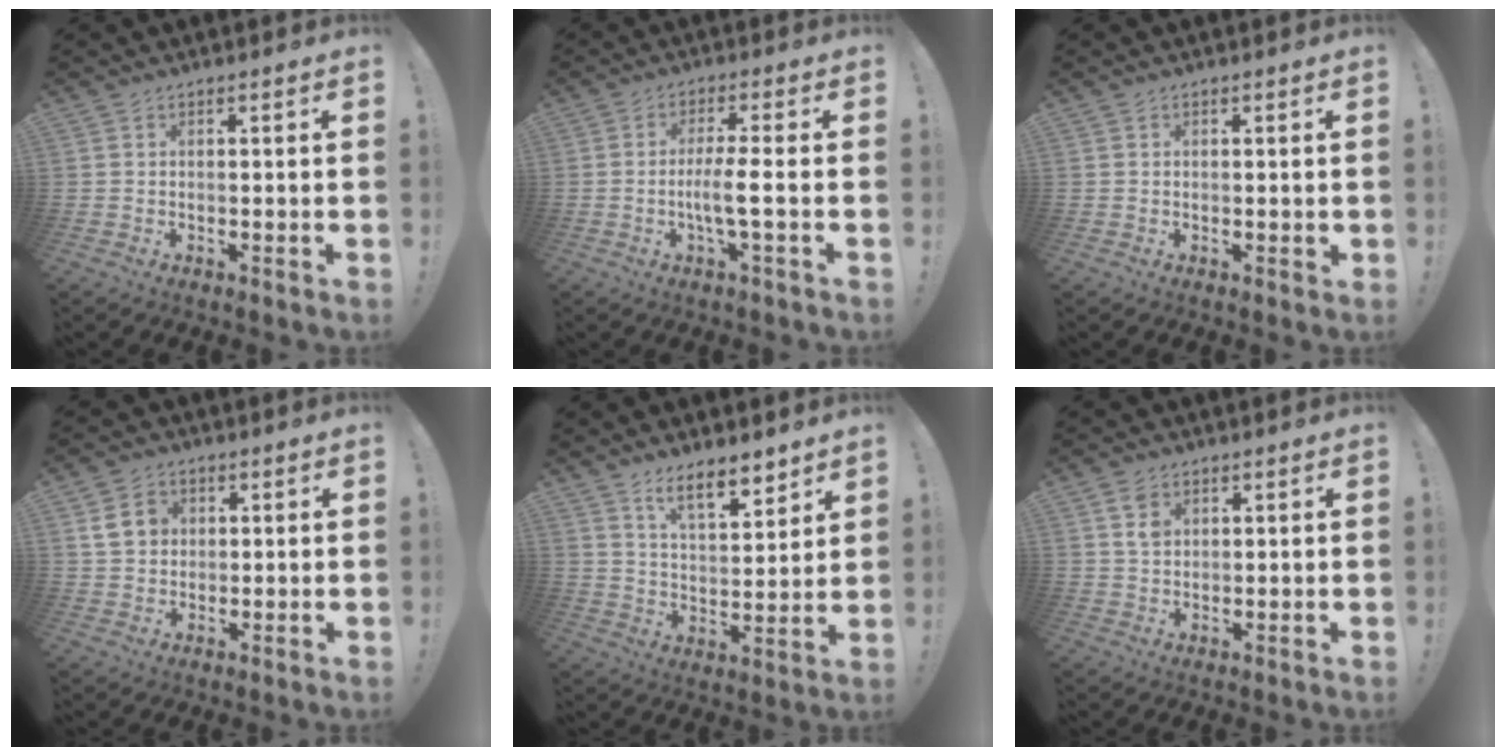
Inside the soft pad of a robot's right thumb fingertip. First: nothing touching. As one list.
[{"total": 7.2, "force": [-1.6, 0.6, 7.0], "torque": [-0.135, -0.003, -0.031]}, {"total": 0.6, "force": [0.2, 0.3, 0.4], "torque": [-0.003, 0.001, 0.004]}, {"total": 7.6, "force": [2.1, 6.3, 3.6], "torque": [-0.050, 0.005, 0.042]}, {"total": 10.6, "force": [8.1, 3.2, 6.0], "torque": [-0.092, -0.052, 0.144]}, {"total": 4.1, "force": [1.8, 2.9, 2.2], "torque": [-0.025, -0.005, 0.033]}]